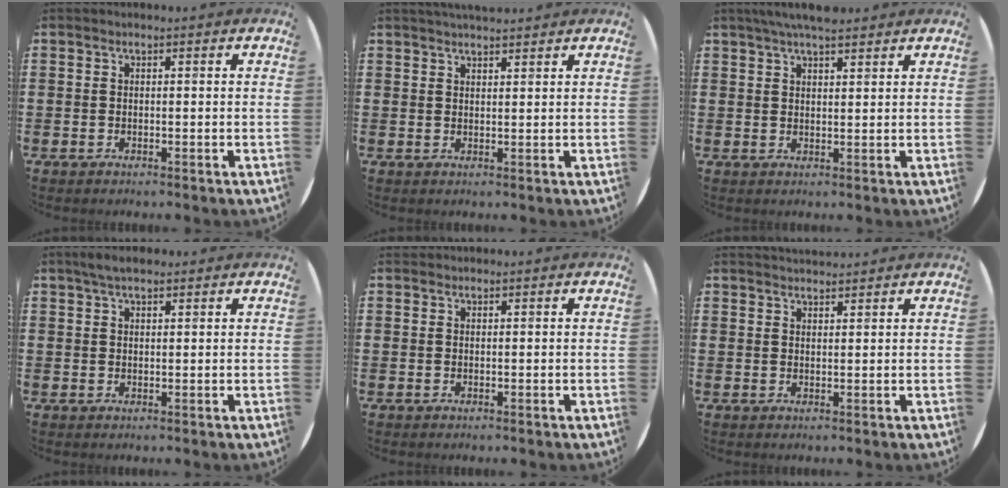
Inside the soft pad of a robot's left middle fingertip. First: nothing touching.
{"total": 2.0, "force": [2.0, 0.2, 0.3], "torque": [-0.008, 0.000, 0.037]}
{"total": 4.4, "force": [3.8, 0.8, 2.1], "torque": [-0.048, -0.002, 0.068]}
{"total": 2.5, "force": [1.9, 0.8, 1.4], "torque": [-0.023, 0.004, 0.033]}
{"total": 0.0}
{"total": 1.7, "force": [1.7, 0.2, -0.1], "torque": [0.000, -0.003, 0.032]}